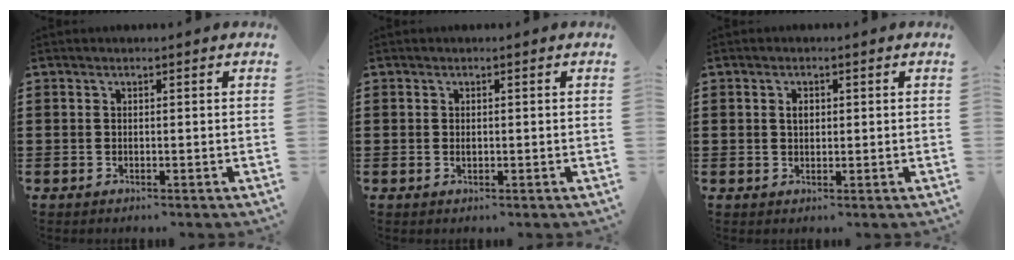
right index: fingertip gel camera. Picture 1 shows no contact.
{"total": 0.6, "force": [0.0, 0.4, 0.5], "torque": [-0.012, -0.001, 0.000]}
{"total": 1.7, "force": [0.4, 1.1, 1.3], "torque": [-0.028, 0.006, 0.006]}